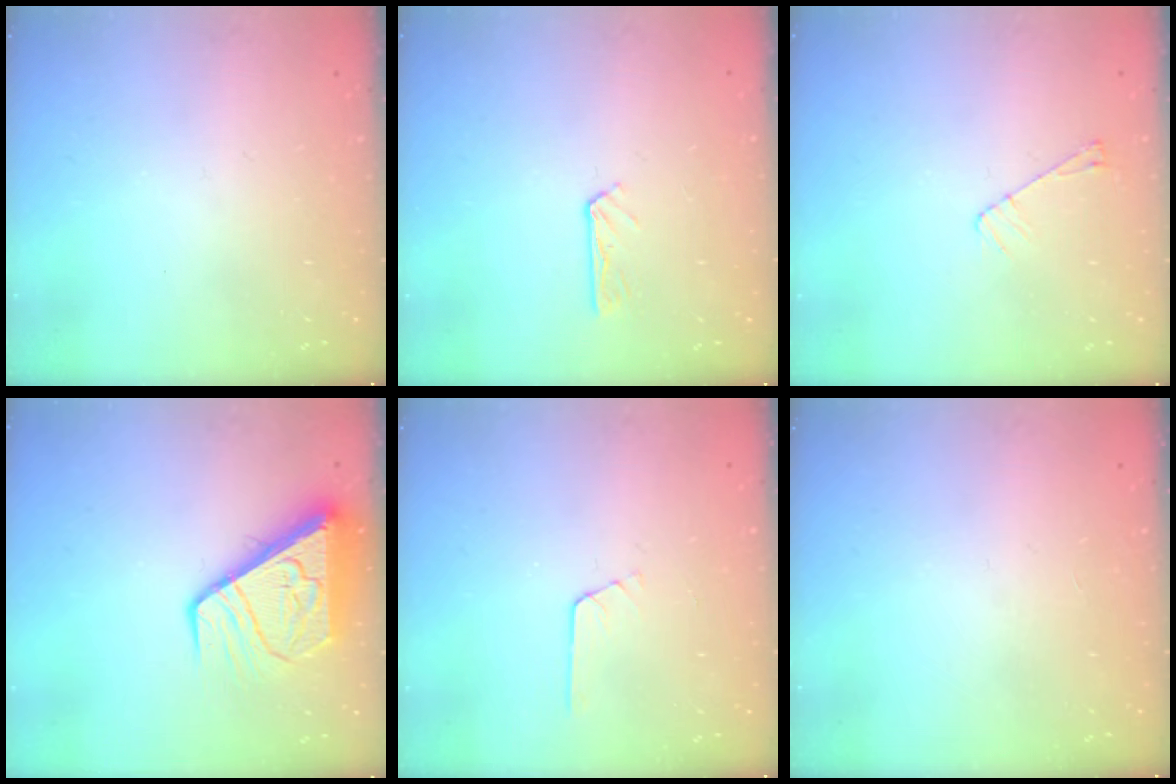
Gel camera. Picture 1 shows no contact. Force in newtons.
{"total": 2.6, "press": 2.6, "slide": 0.2}
{"total": 4.4, "press": 4.4, "slide": 0.6}
{"total": 9.5, "press": 9.4, "slide": 1.1}
{"total": 3.3, "press": 3.3, "slide": 0.3}
{"total": 0.0}